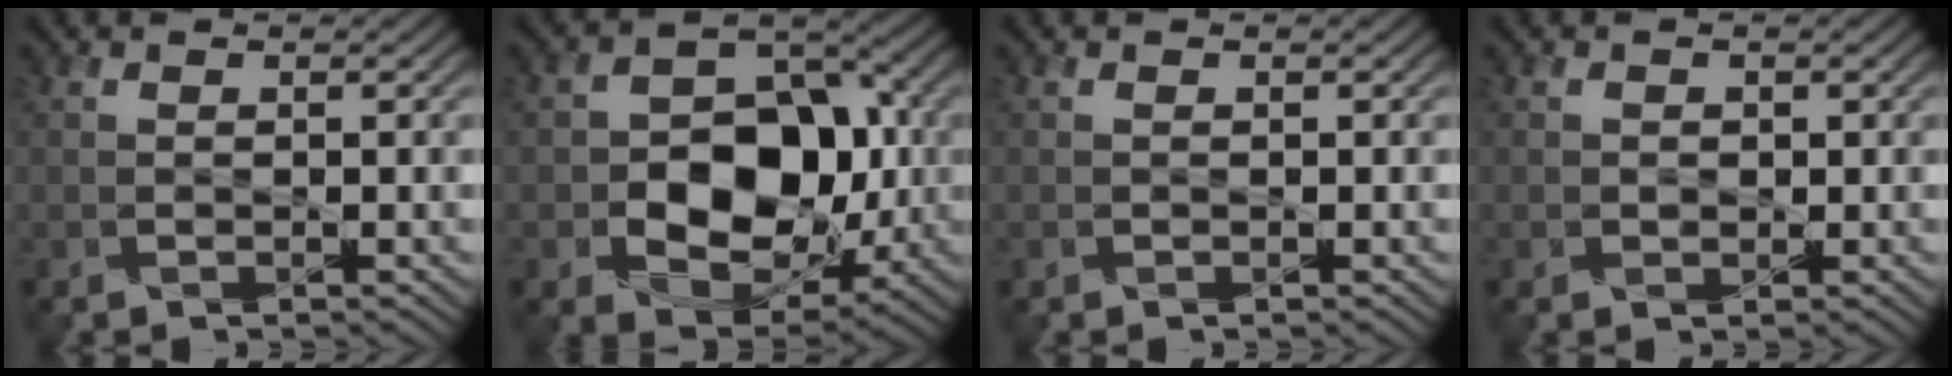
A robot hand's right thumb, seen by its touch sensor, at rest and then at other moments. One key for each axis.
{"total": 12.2, "fx": -2.1, "fy": 8.8, "fz": 8.1, "tx": -0.119, "ty": -0.001, "tz": -0.043}
{"total": 0.0}
{"total": 0.9, "fx": 0.1, "fy": 0.9, "fz": 0.3, "tx": -0.009, "ty": -0.005, "tz": 0.003}